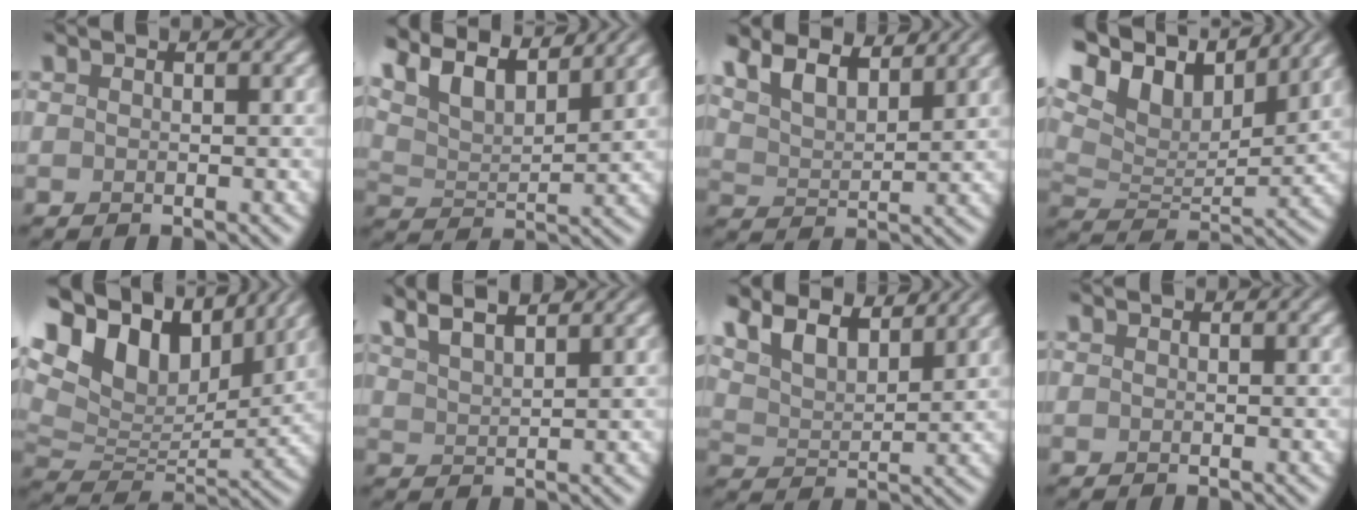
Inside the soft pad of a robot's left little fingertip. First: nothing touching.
{"total": 9.4, "force": [7.1, 3.2, 5.3], "torque": [-0.111, 0.020, 0.099]}
{"total": 5.8, "force": [4.4, 2.1, 3.2], "torque": [-0.068, 0.010, 0.066]}
{"total": 10.7, "force": [7.5, 4.6, 6.2], "torque": [-0.131, 0.022, 0.117]}
{"total": 13.4, "force": [8.3, 7.2, 7.7], "torque": [-0.164, 0.038, 0.133]}
{"total": 5.2, "force": [4.2, 1.4, 2.9], "torque": [-0.036, 0.025, 0.048]}
{"total": 6.8, "force": [5.3, 2.4, 3.6], "torque": [-0.077, 0.014, 0.073]}
{"total": 0.0}